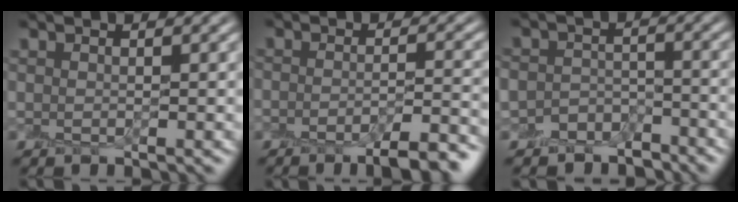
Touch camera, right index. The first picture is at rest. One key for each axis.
{"total": 5.2, "fx": -3.6, "fy": 1.2, "fz": 3.6, "tx": -0.037, "ty": 0.003, "tz": -0.055}
{"total": 4.4, "fx": -3.8, "fy": 2.3, "fz": 0.3, "tx": 0.003, "ty": -0.005, "tz": -0.065}